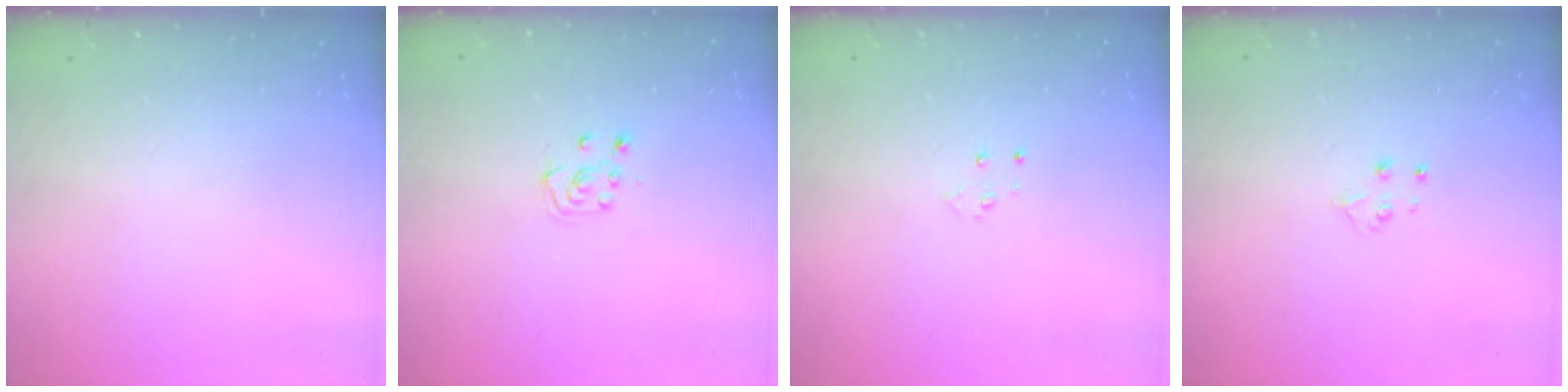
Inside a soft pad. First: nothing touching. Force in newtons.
{"total": 5.0, "press": 4.9, "slide": 0.6}
{"total": 3.3, "press": 3.2, "slide": 0.4}
{"total": 4.5, "press": 4.5, "slide": 0.6}